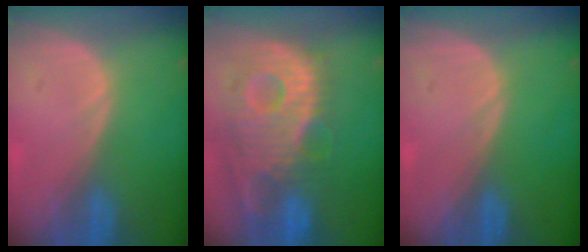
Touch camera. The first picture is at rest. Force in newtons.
{"total": 13.0, "press": 11.3, "slide": 6.3}
{"total": 0.0}